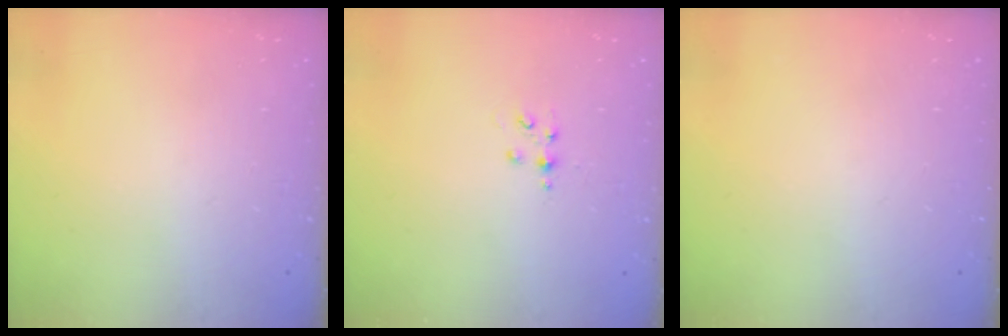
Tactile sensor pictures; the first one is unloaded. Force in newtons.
{"total": 4.2, "press": 4.2, "slide": 0.4}
{"total": 0.0}